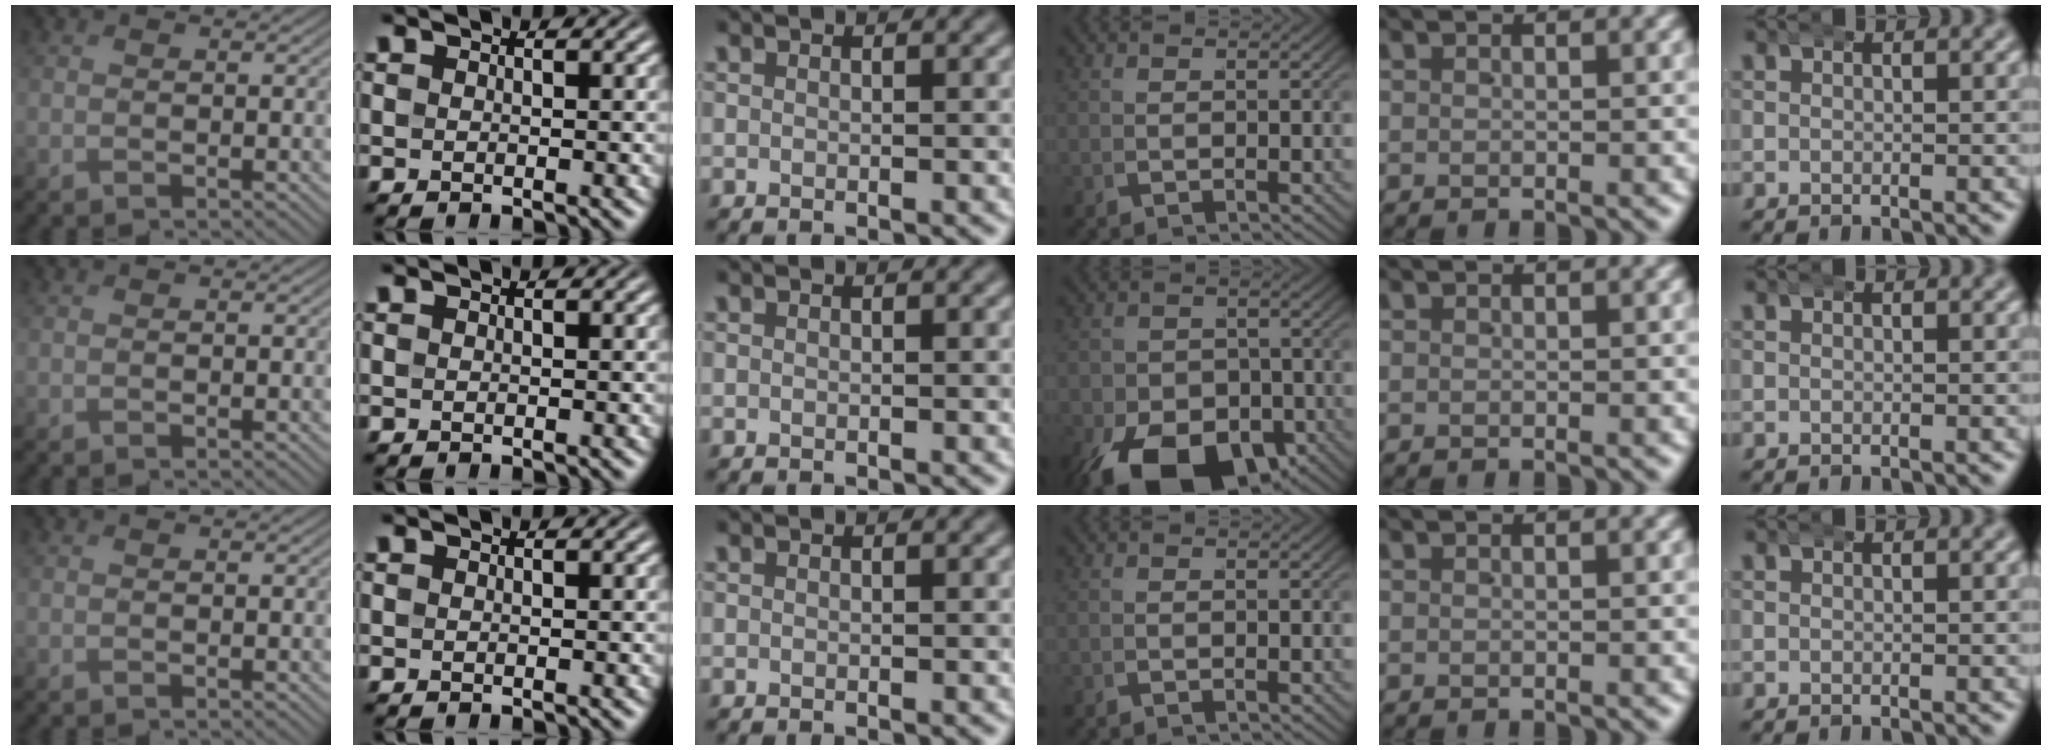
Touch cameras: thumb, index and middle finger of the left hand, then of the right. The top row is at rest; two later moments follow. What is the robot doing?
{"motion": "wrap", "object": "aluminum foil"}